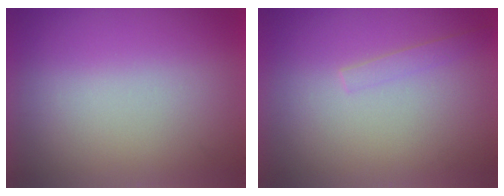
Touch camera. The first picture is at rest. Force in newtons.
{"total": 1.1}